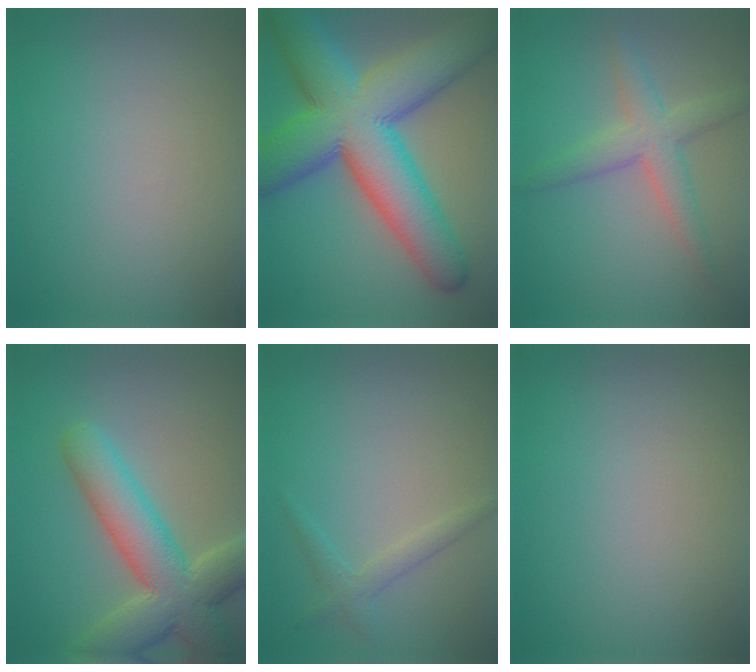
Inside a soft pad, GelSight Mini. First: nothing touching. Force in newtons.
{"total": 14.5, "press": 14.5, "slide": 0.2}
{"total": 3.6, "press": 3.6, "slide": 0.1}
{"total": 8.2, "press": 8.1, "slide": 0.7}
{"total": 1.6, "press": 1.6, "slide": 0.1}
{"total": 0.0}